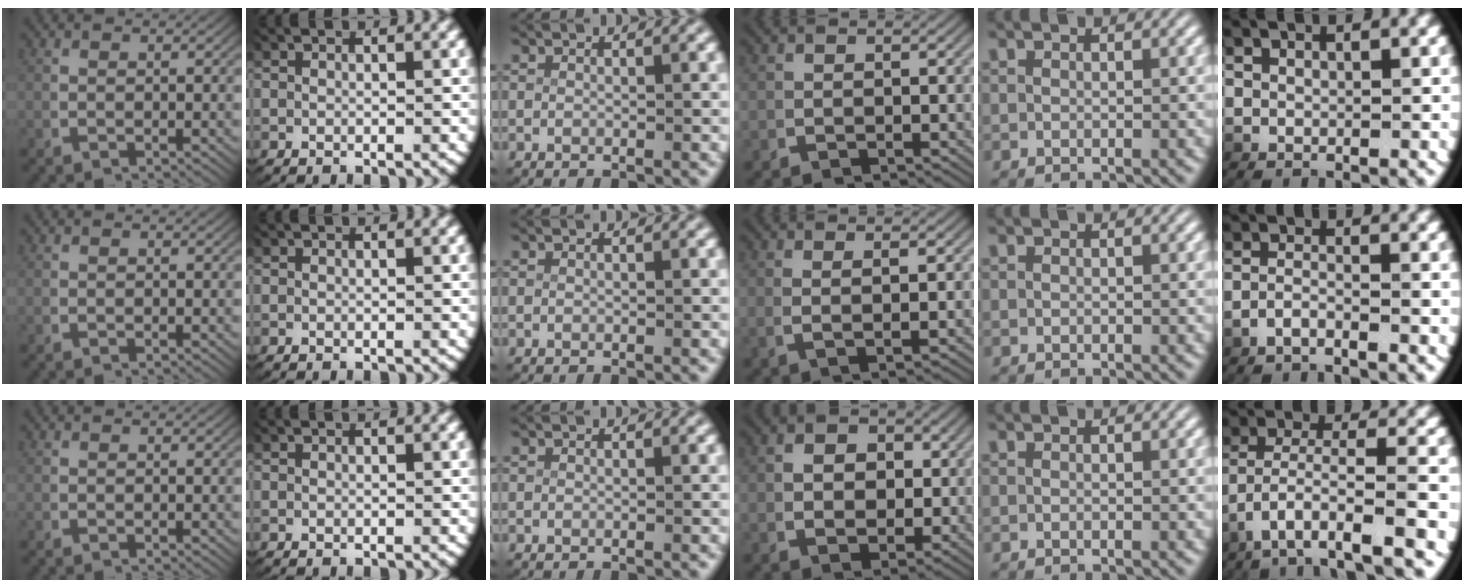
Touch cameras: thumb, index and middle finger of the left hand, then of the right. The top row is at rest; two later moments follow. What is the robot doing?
{"motion": "lift_and_place", "object": "towel"}